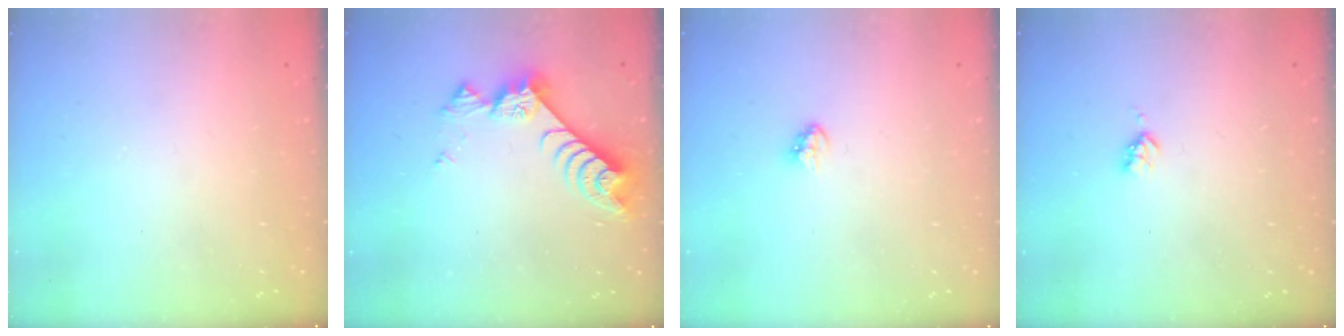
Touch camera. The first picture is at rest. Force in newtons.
{"total": 8.7, "press": 8.7, "slide": 0.4}
{"total": 3.4, "press": 3.4, "slide": 0.5}
{"total": 2.9, "press": 2.9, "slide": 0.5}